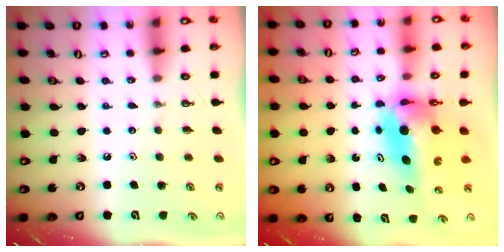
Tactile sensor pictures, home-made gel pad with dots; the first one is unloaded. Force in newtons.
{"total": 7.4, "press": 7.2, "slide": 1.6}